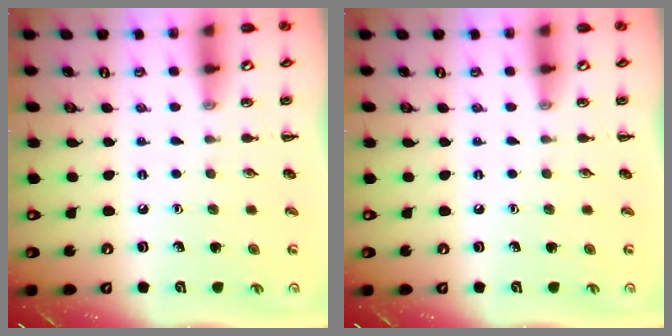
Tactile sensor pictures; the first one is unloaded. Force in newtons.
{"total": 0.0}